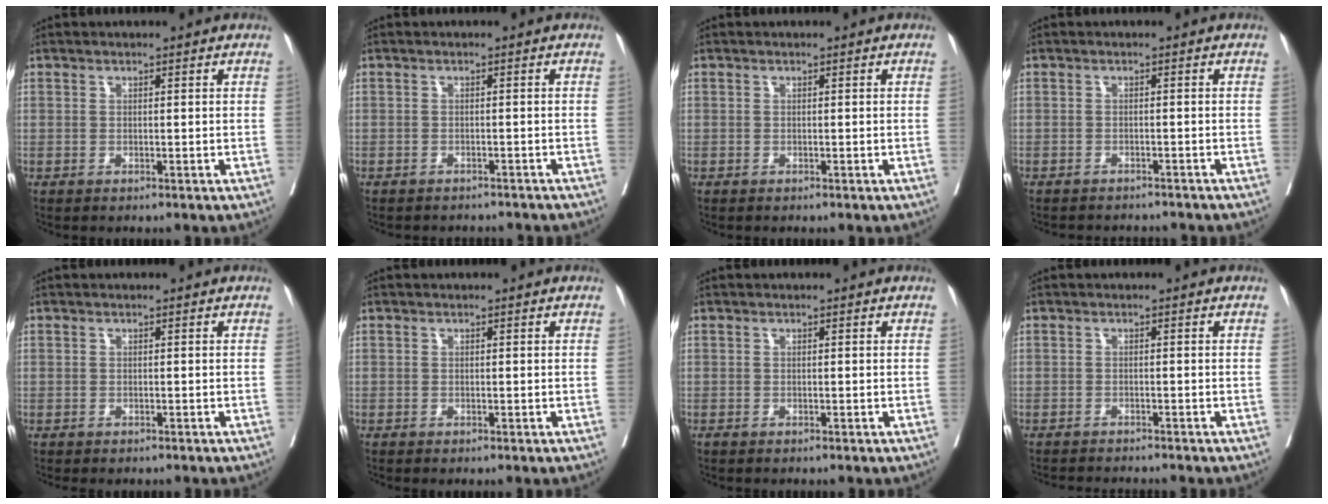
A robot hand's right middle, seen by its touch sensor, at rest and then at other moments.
{"total": 6.7, "force": [-6.3, 1.8, 1.7], "torque": [-0.016, -0.001, -0.068]}
{"total": 0.0}
{"total": 7.1, "force": [-6.8, 1.4, 1.7], "torque": [-0.015, -0.005, -0.079]}
{"total": 0.6, "force": [-0.5, 0.4, 0.0], "torque": [-0.006, 0.003, -0.010]}
{"total": 0.0}
{"total": 0.0}
{"total": 6.3, "force": [-5.9, 0.1, 2.2], "torque": [-0.018, -0.012, -0.082]}